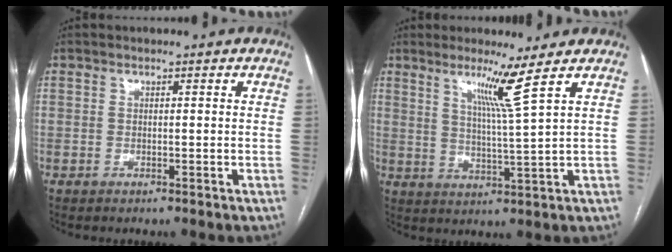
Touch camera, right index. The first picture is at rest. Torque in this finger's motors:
{"motor_torque": [0.50, 0.47, 0.26, 0.11]}